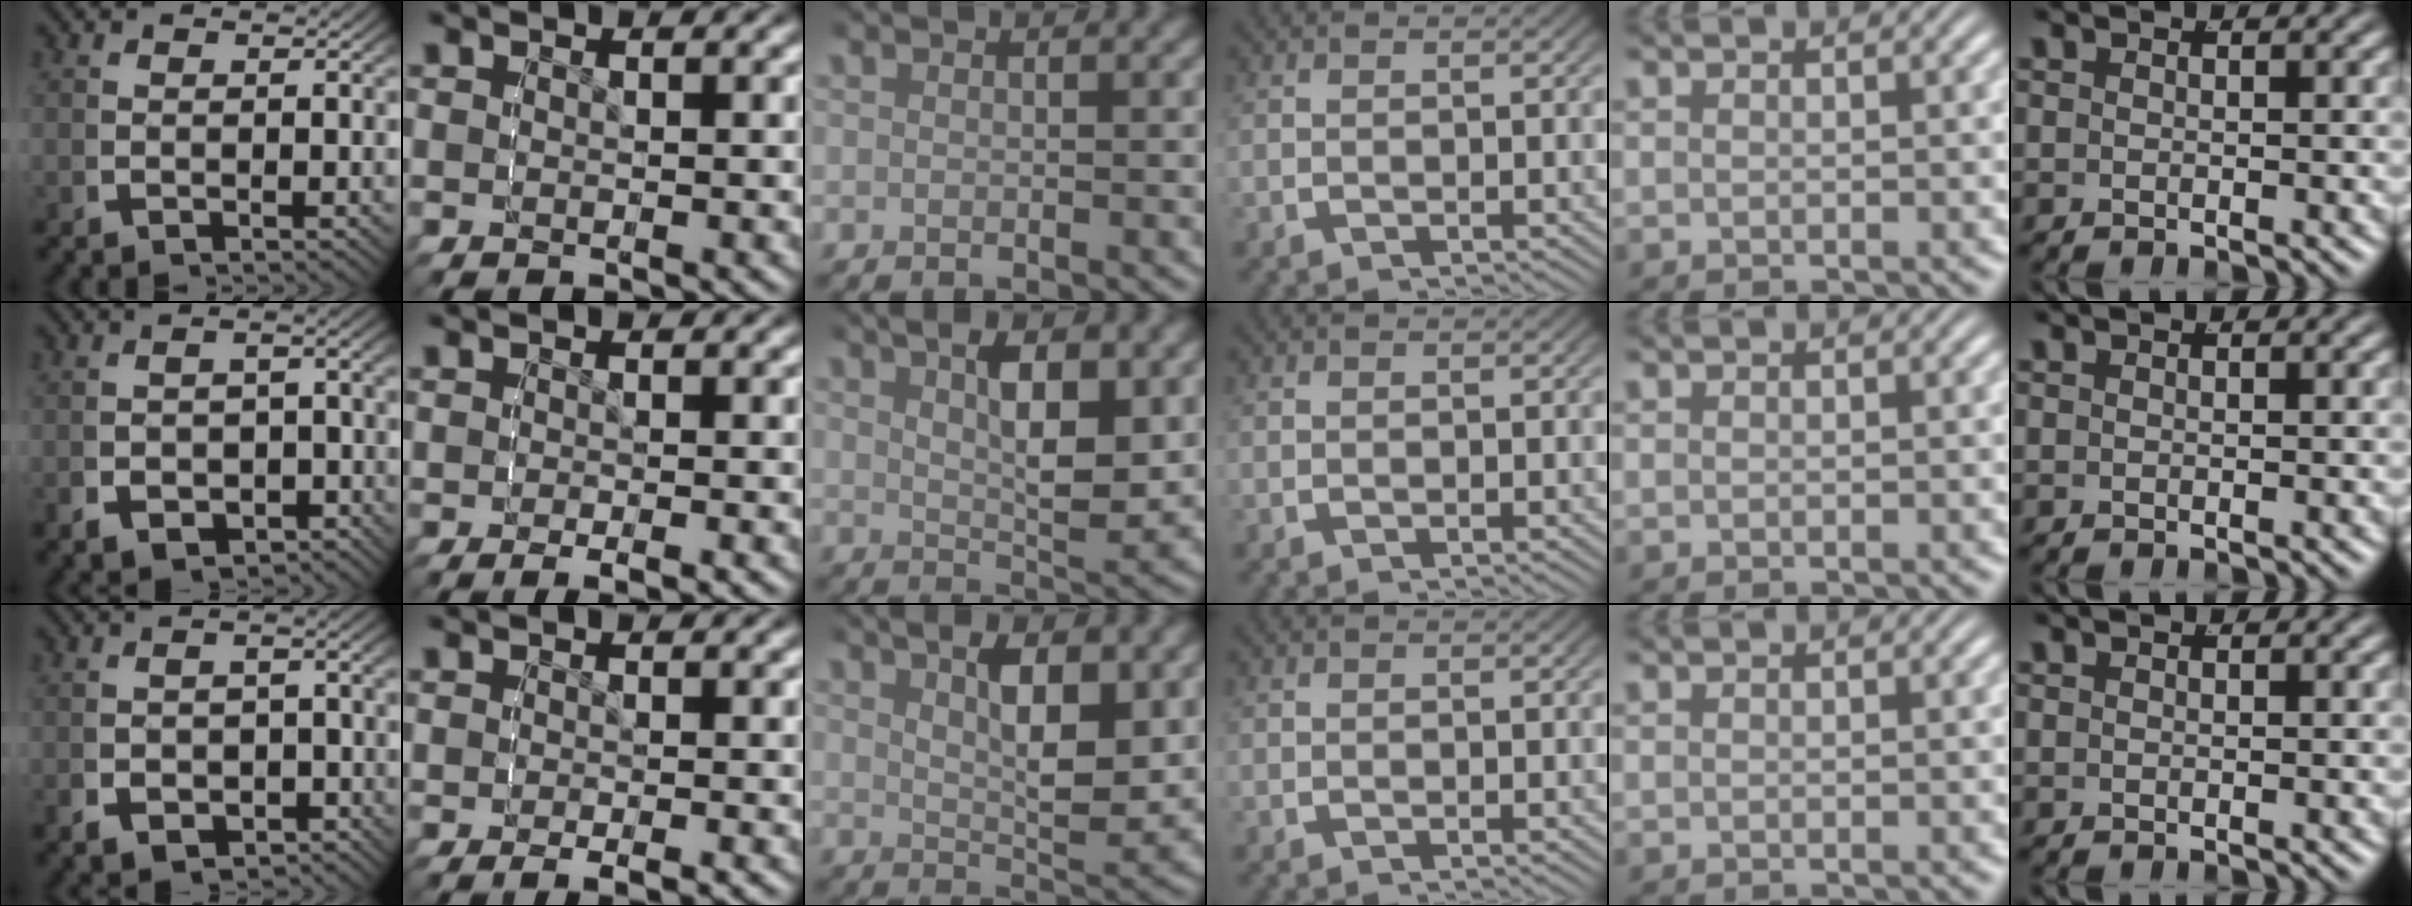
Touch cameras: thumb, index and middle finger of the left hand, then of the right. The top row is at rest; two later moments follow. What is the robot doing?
{"motion": "grasp_and_lifting", "object": "sponge"}